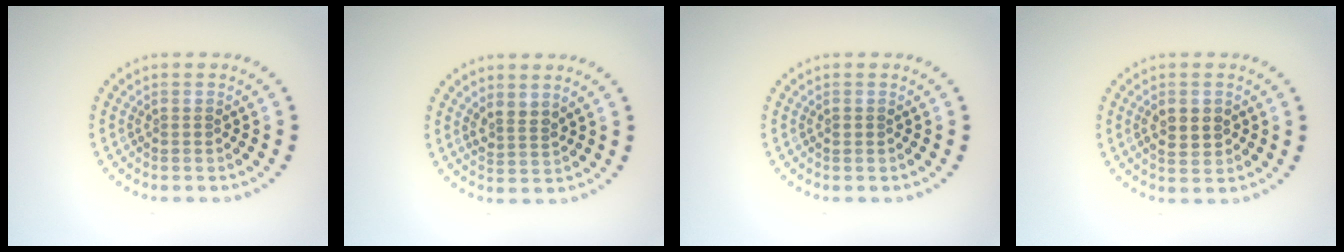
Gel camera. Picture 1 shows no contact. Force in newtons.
{"total": 1.8, "press": 1.4, "slide": 1.1}
{"total": 0.6, "press": 0.6, "slide": 0.1}
{"total": 2.8, "press": 2.8, "slide": 0.2}